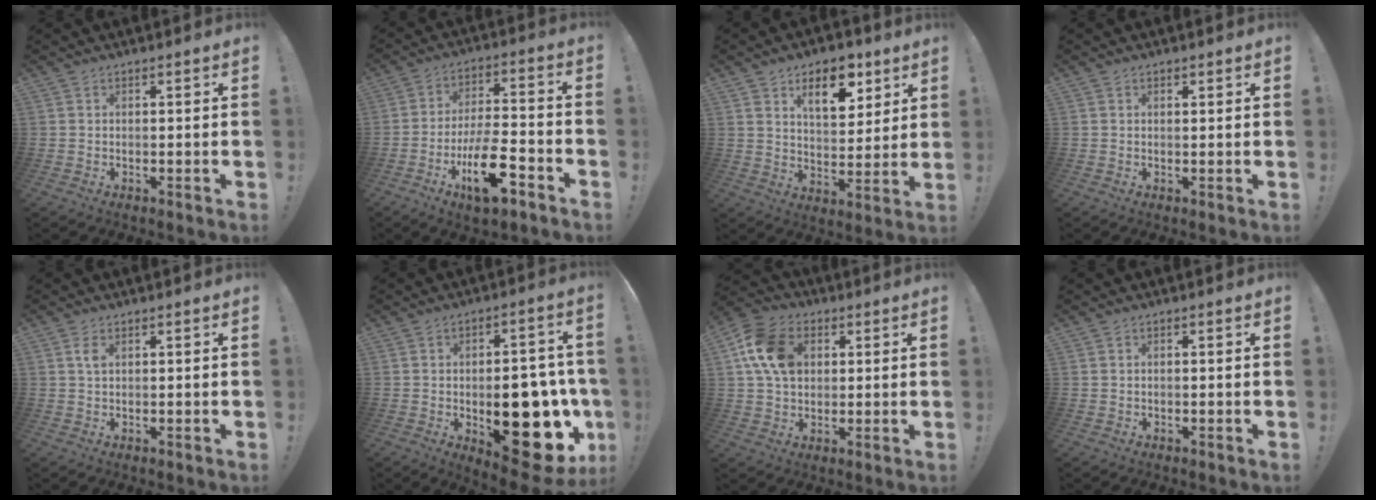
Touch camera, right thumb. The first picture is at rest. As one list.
[{"total": 16.2, "force": [-7.7, 6.0, 12.9], "torque": [-0.208, 0.045, -0.119]}, {"total": 12.6, "force": [6.8, 6.9, 8.0], "torque": [-0.104, -0.026, 0.118]}, {"total": 0.7, "force": [0.5, 0.4, 0.2], "torque": [0.008, -0.004, 0.008]}, {"total": 2.5, "force": [0.9, 1.1, 2.1], "torque": [-0.042, 0.004, 0.015]}, {"total": 22.8, "force": [-4.3, 11.3, 19.3], "torque": [-0.235, 0.011, -0.042]}, {"total": 14.3, "force": [3.7, 10.7, 8.8], "torque": [-0.150, 0.004, 0.074]}, {"total": 0.7, "force": [-0.3, 0.6, 0.3], "torque": [-0.011, 0.004, -0.004]}]